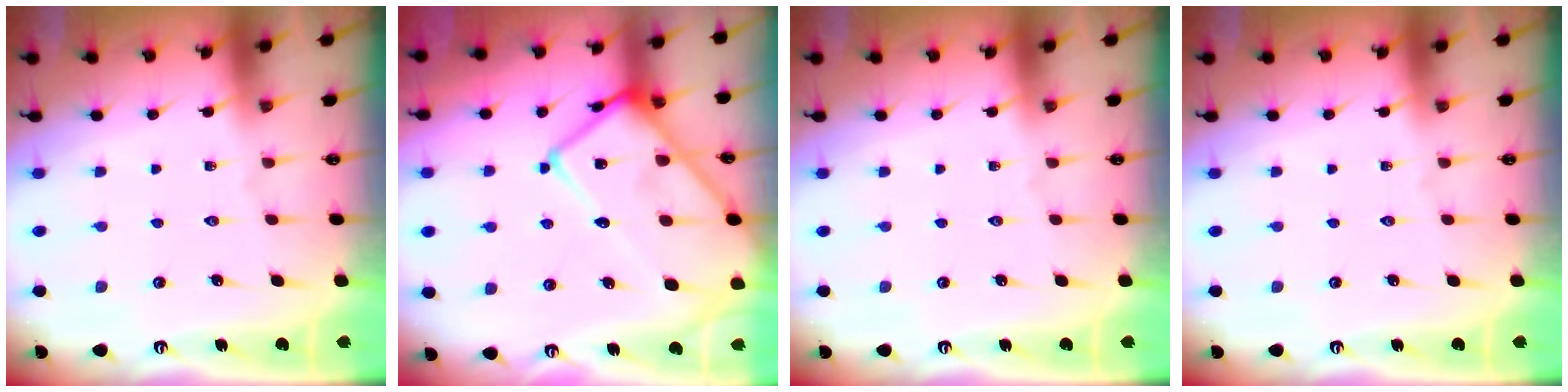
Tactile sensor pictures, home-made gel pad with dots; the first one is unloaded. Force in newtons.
{"total": 20.3, "press": 20.2, "slide": 2.1}
{"total": 0.0}
{"total": 0.0}